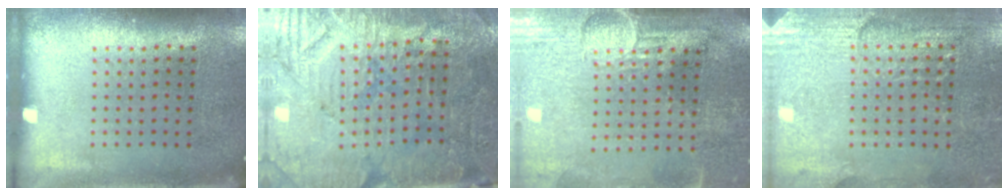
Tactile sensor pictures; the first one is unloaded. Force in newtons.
{"total": 3.7, "press": 3.3, "slide": 1.6}
{"total": 3.9, "press": 3.4, "slide": 1.8}
{"total": 2.9, "press": 2.8, "slide": 0.3}